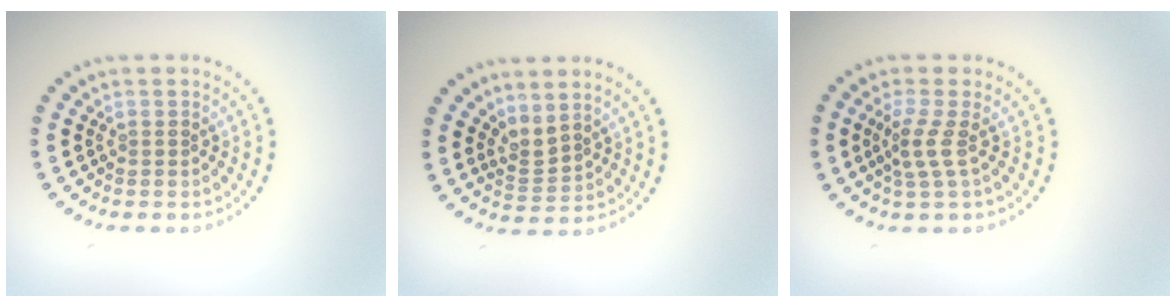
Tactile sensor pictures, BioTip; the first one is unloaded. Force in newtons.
{"total": 2.1, "press": 1.4, "slide": 1.6}
{"total": 2.1, "press": 1.5, "slide": 1.5}